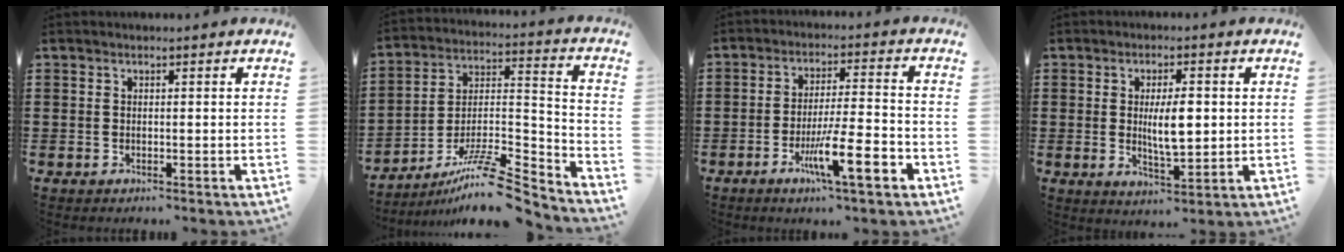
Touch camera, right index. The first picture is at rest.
{"total": 12.1, "force": [-9.7, 2.2, 6.9], "torque": [-0.109, 0.026, -0.181]}
{"total": 10.3, "force": [-4.8, 1.5, 8.9], "torque": [-0.154, 0.001, -0.083]}
{"total": 6.4, "force": [0.4, 2.3, 6.0], "torque": [-0.102, -0.003, 0.001]}